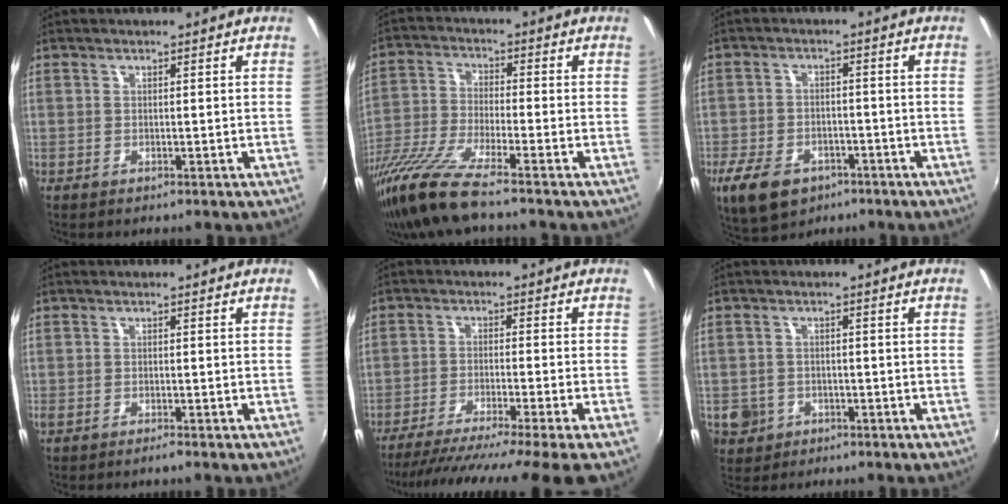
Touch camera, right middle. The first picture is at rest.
{"total": 13.0, "force": [-10.0, 0.2, 8.3], "torque": [-0.177, -0.037, -0.195]}
{"total": 11.8, "force": [-6.8, 7.3, 6.2], "torque": [-0.155, -0.018, -0.112]}
{"total": 1.0, "force": [-0.9, 0.1, 0.4], "torque": [-0.011, -0.003, -0.020]}
{"total": 15.0, "force": [-12.8, -2.5, 7.5], "torque": [-0.137, -0.035, -0.196]}
{"total": 5.6, "force": [-1.8, 5.0, 1.5], "torque": [-0.046, 0.002, -0.022]}